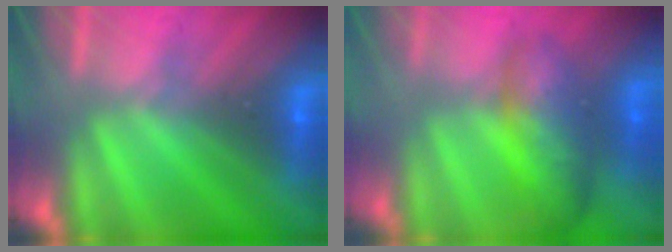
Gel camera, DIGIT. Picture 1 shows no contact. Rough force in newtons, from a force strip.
{"total": 7.3}